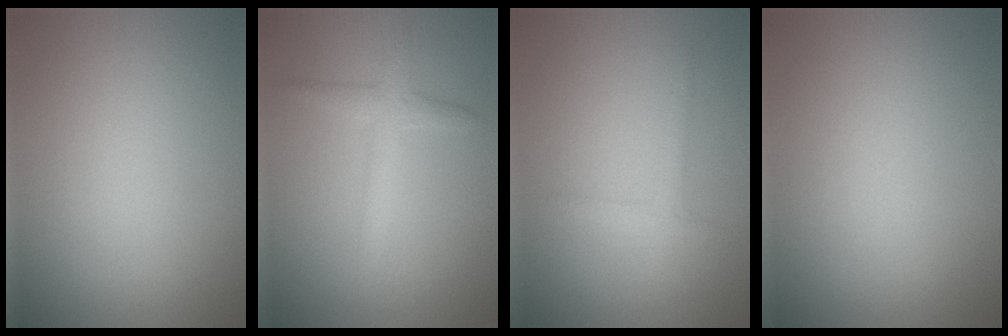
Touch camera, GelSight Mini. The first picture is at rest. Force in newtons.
{"total": 2.3, "press": 2.3, "slide": 0.1}
{"total": 1.2, "press": 1.2, "slide": 0.1}
{"total": 0.0}